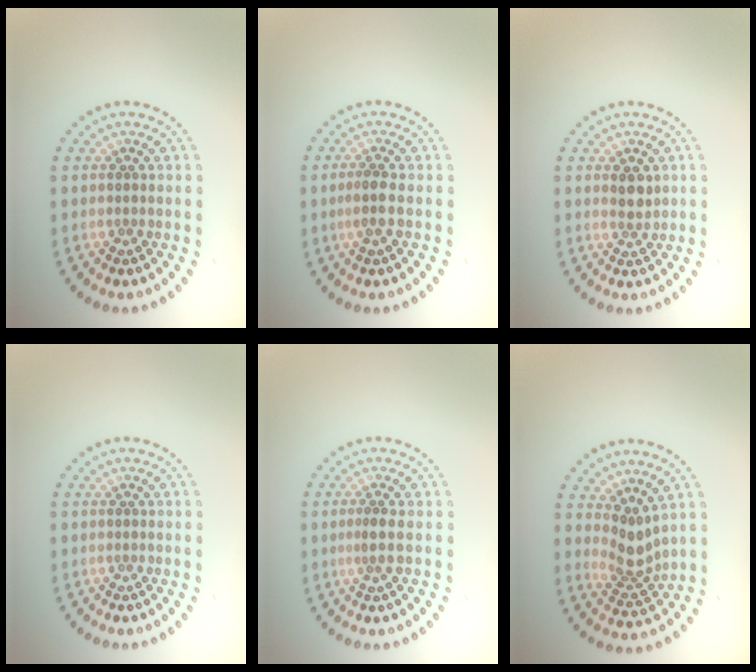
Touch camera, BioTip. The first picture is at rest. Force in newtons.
{"total": 1.7, "press": 1.5, "slide": 0.9}
{"total": 1.8, "press": 1.6, "slide": 0.7}
{"total": 0.0}
{"total": 1.4, "press": 0.9, "slide": 1.1}
{"total": 2.8, "press": 2.0, "slide": 1.9}